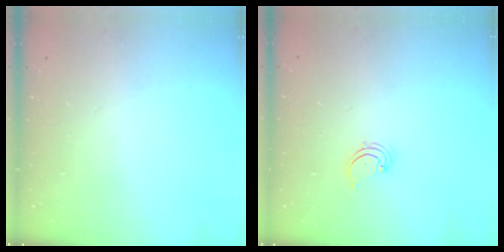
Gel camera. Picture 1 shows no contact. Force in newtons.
{"total": 1.7, "press": 1.6, "slide": 0.2}